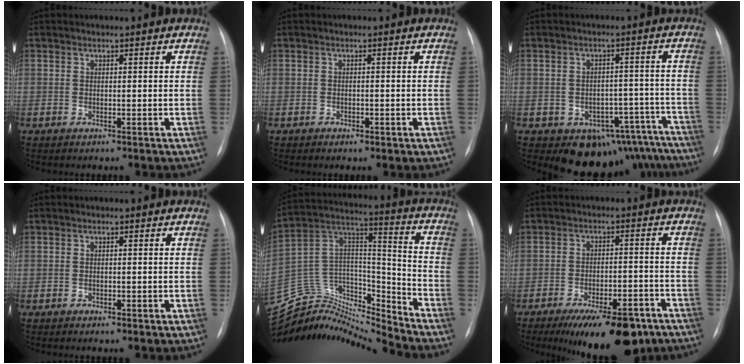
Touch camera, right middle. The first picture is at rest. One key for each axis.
{"total": 1.3, "fx": -0.7, "fy": 0.7, "fz": 0.9, "tx": -0.012, "ty": 0.000, "tz": -0.005}
{"total": 12.8, "fx": -10.5, "fy": 7.0, "fz": 2.1, "tx": 0.009, "ty": 0.047, "tz": -0.120}
{"total": 0.9, "fx": -0.5, "fy": 0.4, "fz": 0.6, "tx": -0.008, "ty": 0.000, "tz": -0.004}
{"total": 18.7, "fx": -18.5, "fy": 2.2, "fz": 1.9, "tx": -0.040, "ty": 0.082, "tz": -0.321}
{"total": 13.9, "fx": -10.0, "fy": 4.7, "fz": 8.4, "tx": -0.099, "ty": 0.005, "tz": -0.149}